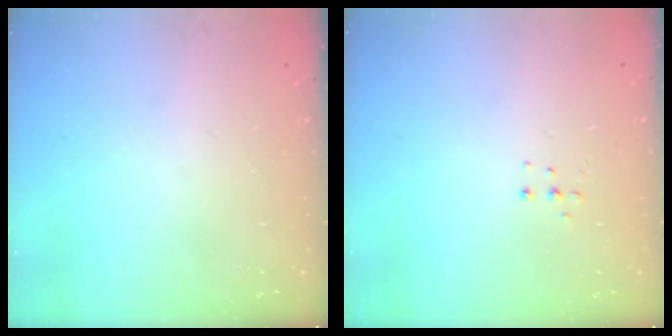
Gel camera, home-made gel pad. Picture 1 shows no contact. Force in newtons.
{"total": 3.9, "press": 3.8, "slide": 0.8}